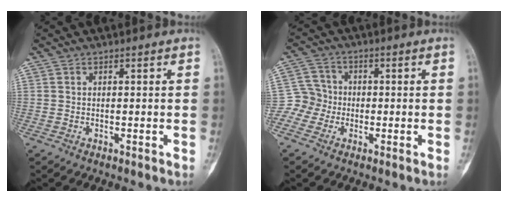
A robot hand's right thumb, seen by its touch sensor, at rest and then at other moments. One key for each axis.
{"total": 5.7, "fx": -1.6, "fy": 5.4, "fz": 1.0, "tx": 0.006, "ty": 0.015, "tz": -0.039}